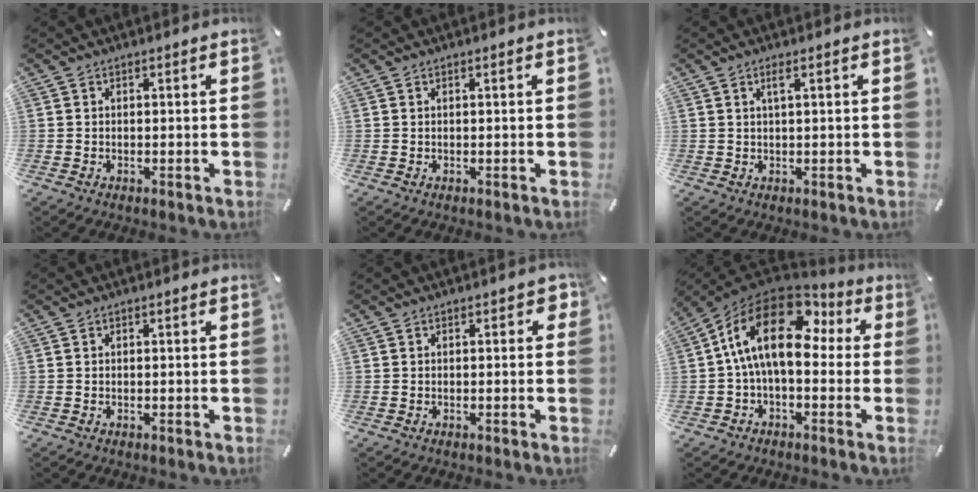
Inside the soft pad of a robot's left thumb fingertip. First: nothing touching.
{"total": 0.0}
{"total": 2.0, "force": [0.8, 0.3, 1.9], "torque": [-0.039, 0.003, 0.012]}
{"total": 0.0}
{"total": 1.4, "force": [0.0, 1.0, 1.0], "torque": [-0.011, 0.003, -0.003]}
{"total": 18.3, "force": [3.6, 9.7, 15.0], "torque": [-0.306, -0.010, 0.055]}